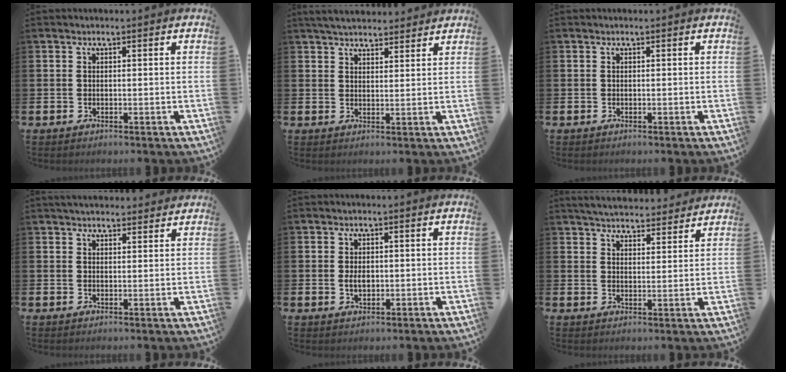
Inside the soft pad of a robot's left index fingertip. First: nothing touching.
{"total": 4.3, "force": [4.1, 0.9, 0.6], "torque": [-0.028, -0.012, 0.078]}
{"total": 0.0}
{"total": 2.9, "force": [2.8, 0.6, 0.2], "torque": [0.001, -0.013, 0.049]}
{"total": 2.0, "force": [0.0, 1.3, 1.6], "torque": [-0.017, 0.000, -0.005]}
{"total": 4.8, "force": [4.7, 0.8, 0.4], "torque": [-0.020, -0.028, 0.083]}